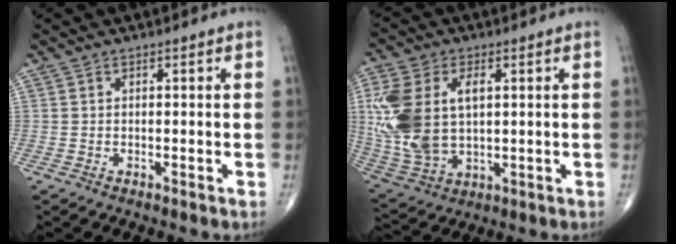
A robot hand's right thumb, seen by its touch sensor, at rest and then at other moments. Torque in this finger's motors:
{"motor_torque": [2.09, 2.37, 1.92, 0.39, 0.26]}